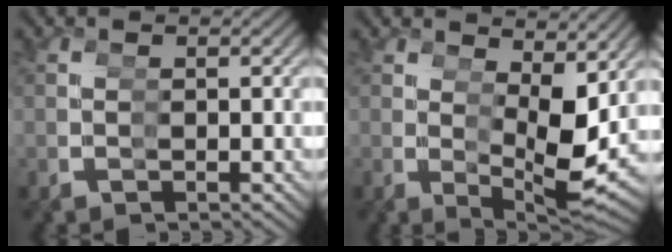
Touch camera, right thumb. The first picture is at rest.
{"total": 6.6, "force": [1.0, 3.0, 5.8], "torque": [-0.098, -0.019, 0.024]}